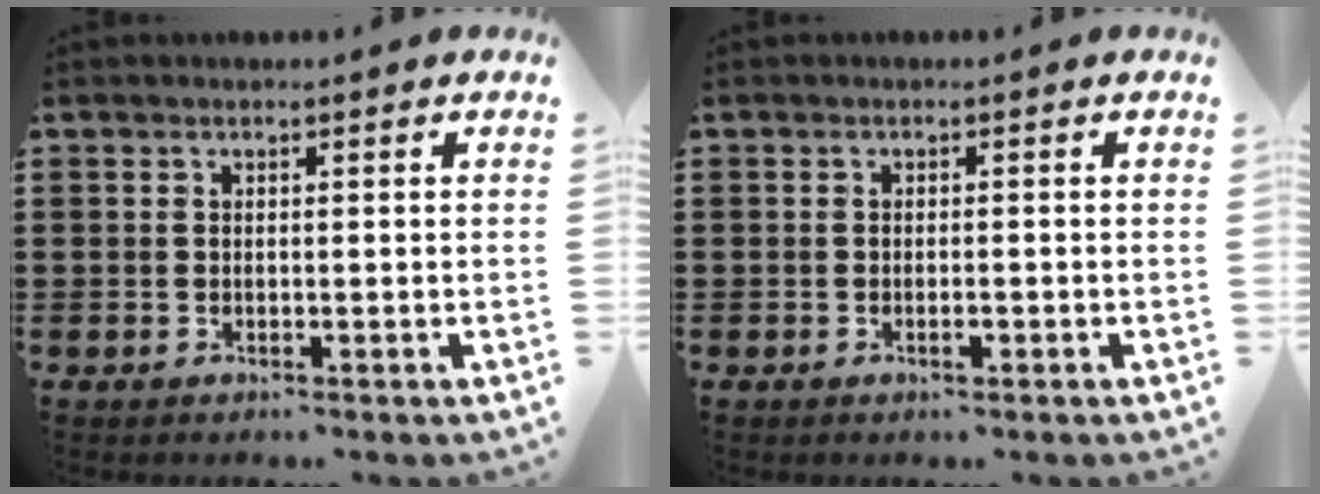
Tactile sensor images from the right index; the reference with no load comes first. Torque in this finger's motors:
{"motor_torque": [-0.36, 0.17, 0.07, 0.00]}